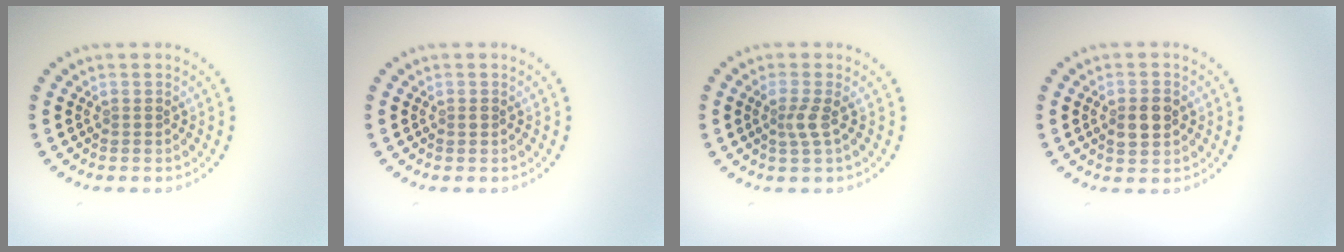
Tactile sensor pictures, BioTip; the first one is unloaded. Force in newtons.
{"total": 0.6, "press": 0.6, "slide": 0.1}
{"total": 1.8, "press": 1.3, "slide": 1.3}
{"total": 2.8, "press": 2.8, "slide": 0.2}